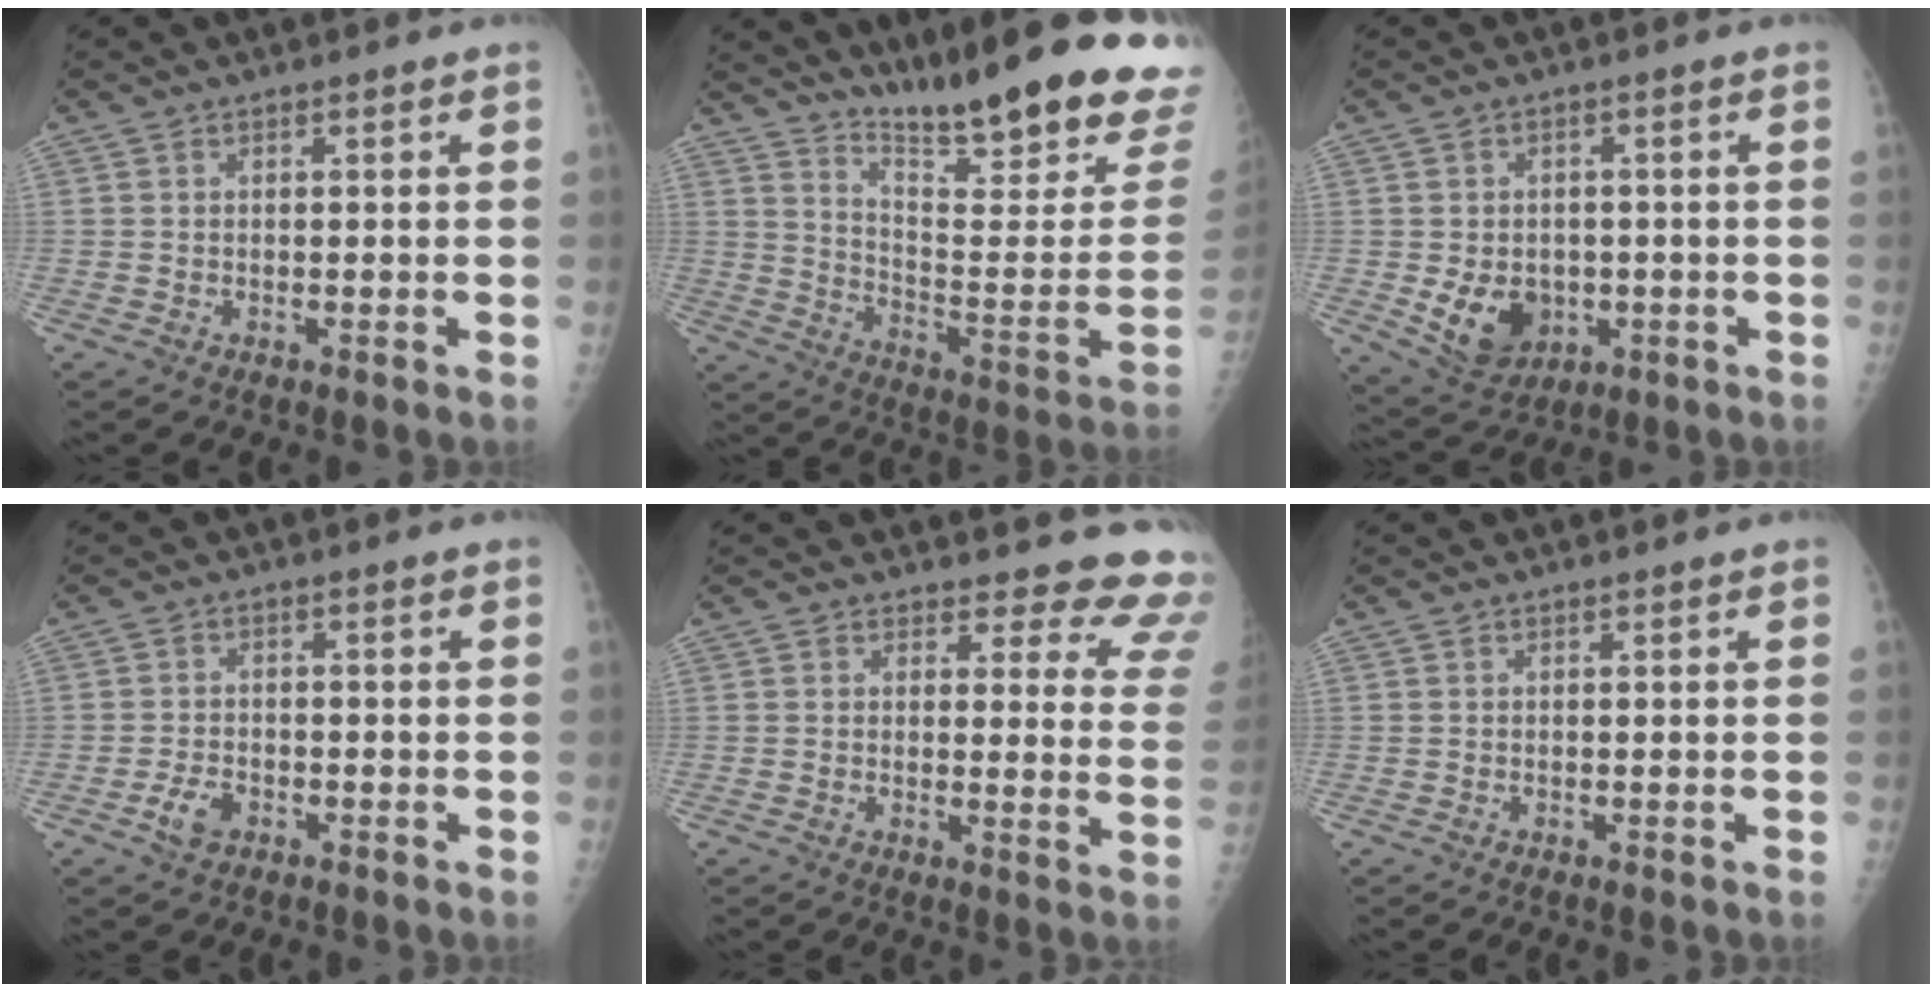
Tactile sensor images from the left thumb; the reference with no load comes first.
{"total": 26.2, "force": [19.6, 4.1, 16.9], "torque": [-0.229, -0.133, 0.285]}
{"total": 8.7, "force": [-1.8, 6.8, 5.0], "torque": [-0.058, 0.002, -0.011]}
{"total": 3.6, "force": [-1.9, 2.2, 2.1], "torque": [-0.036, 0.010, -0.033]}
{"total": 14.0, "force": [13.2, 4.0, 2.1], "torque": [0.033, -0.123, 0.109]}
{"total": 0.0}